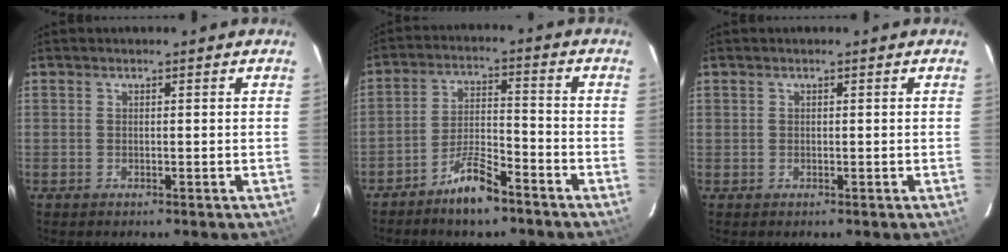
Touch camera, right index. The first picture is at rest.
{"total": 7.8, "force": [-6.0, 1.8, 4.7], "torque": [-0.102, 0.008, -0.105]}
{"total": 0.0}